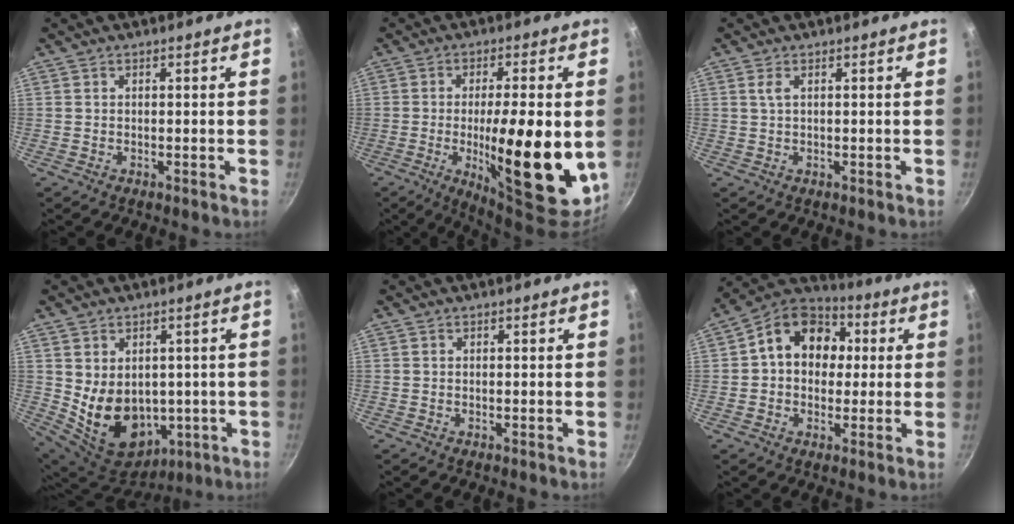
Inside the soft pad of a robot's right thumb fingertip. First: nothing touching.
{"total": 19.9, "force": [-2.9, 5.7, 18.8], "torque": [-0.264, -0.002, -0.034]}
{"total": 1.4, "force": [0.5, 0.4, 1.2], "torque": [-0.026, -0.001, 0.012]}
{"total": 14.1, "force": [0.1, 10.9, 9.0], "torque": [-0.131, -0.025, 0.039]}
{"total": 0.0}
{"total": 14.2, "force": [2.3, 11.1, 8.6], "torque": [-0.097, 0.027, 0.016]}